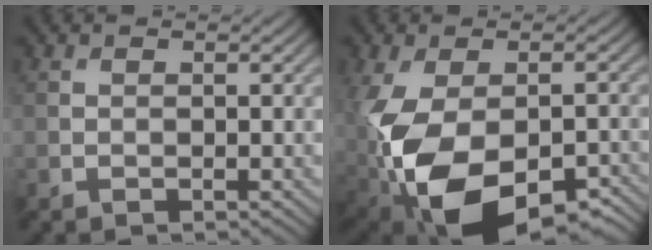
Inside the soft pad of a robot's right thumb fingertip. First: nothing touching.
{"total": 14.7, "force": [-5.0, 8.8, 10.7], "torque": [-0.213, -0.059, -0.064]}